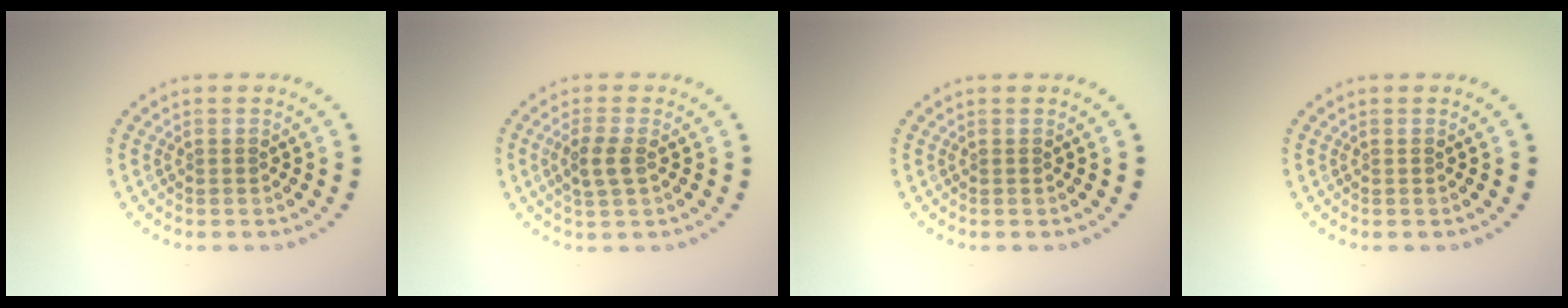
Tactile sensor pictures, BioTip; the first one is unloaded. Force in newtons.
{"total": 2.2, "press": 2.1, "slide": 0.6}
{"total": 0.0}
{"total": 0.0}